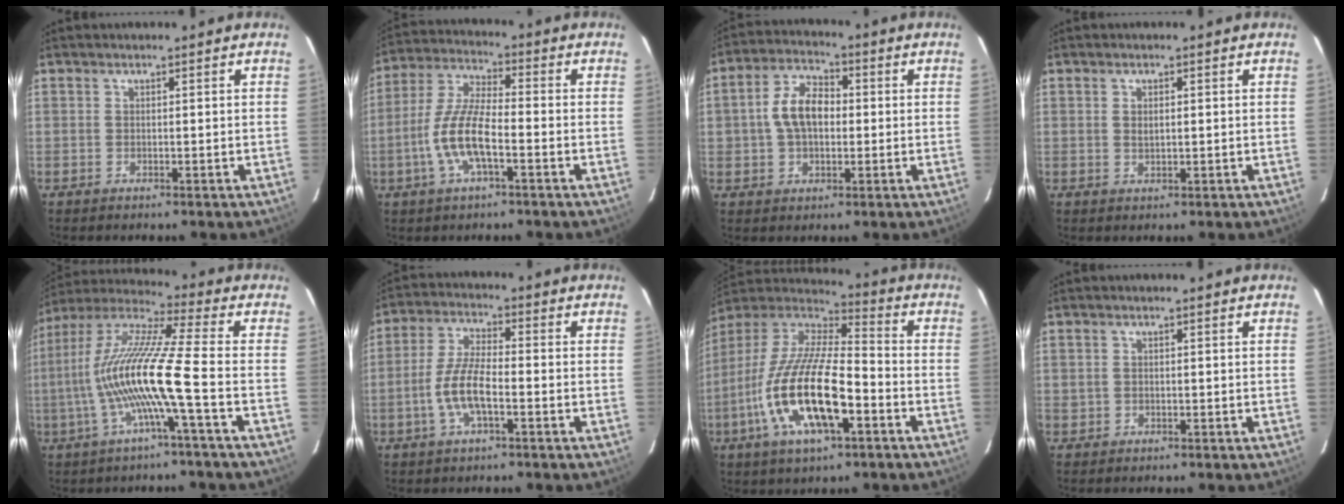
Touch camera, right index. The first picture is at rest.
{"total": 10.9, "force": [-3.6, 3.2, 9.8], "torque": [-0.211, 0.002, -0.073]}
{"total": 8.6, "force": [0.2, 5.6, 6.5], "torque": [-0.126, 0.024, 0.005]}
{"total": 1.7, "force": [0.3, 1.0, 1.4], "torque": [-0.023, 0.002, 0.005]}
{"total": 15.4, "force": [-4.0, -0.6, 14.8], "torque": [-0.279, -0.004, -0.080]}
{"total": 8.3, "force": [-2.8, 2.5, 7.4], "torque": [-0.157, 0.004, -0.057]}
{"total": 20.6, "force": [-7.3, 6.9, 18.0], "torque": [-0.363, -0.023, -0.139]}
{"total": 1.0, "force": [-0.2, 0.9, 0.1], "torque": [-0.002, 0.000, -0.001]}